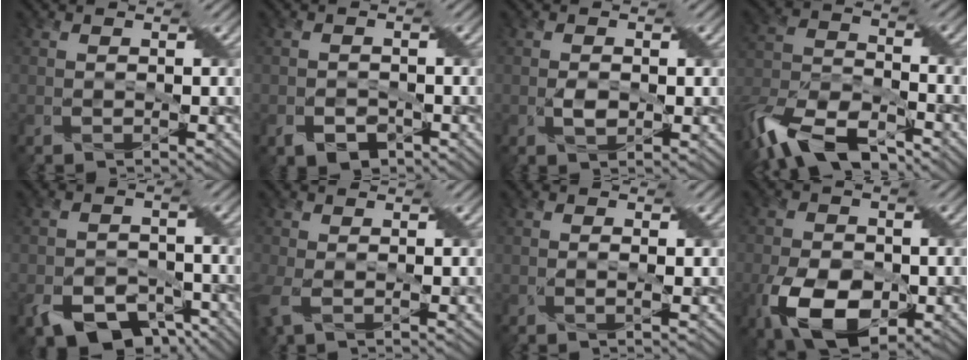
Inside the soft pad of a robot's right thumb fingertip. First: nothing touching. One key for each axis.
{"total": 2.6, "fx": -1.6, "fy": 1.7, "fz": 1.2, "tx": -0.021, "ty": -0.006, "tz": -0.028}
{"total": 2.0, "fx": -0.2, "fy": 1.2, "fz": 1.6, "tx": -0.033, "ty": -0.002, "tz": -0.001}
{"total": 13.5, "fx": -10.2, "fy": 5.2, "fz": 7.2, "tx": -0.163, "ty": -0.011, "tz": -0.203}
{"total": 7.9, "fx": -5.0, "fy": 4.7, "fz": 4.0, "tx": -0.069, "ty": -0.022, "tz": -0.081}
{"total": 3.9, "fx": -0.3, "fy": 1.7, "fz": 3.5, "tx": -0.089, "ty": -0.001, "tz": -0.009}
{"total": 1.1, "fx": 0.1, "fy": 0.0, "fz": 1.1, "tx": -0.024, "ty": 0.003, "tz": -0.001}
{"total": 10.1, "fx": -3.5, "fy": 6.0, "fz": 7.3, "tx": -0.158, "ty": -0.020, "tz": -0.064}